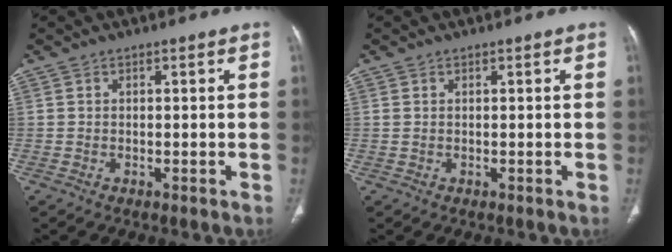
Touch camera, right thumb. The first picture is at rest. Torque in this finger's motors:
{"motor_torque": [-0.06, -0.20, -0.35, 0.22, 0.04]}